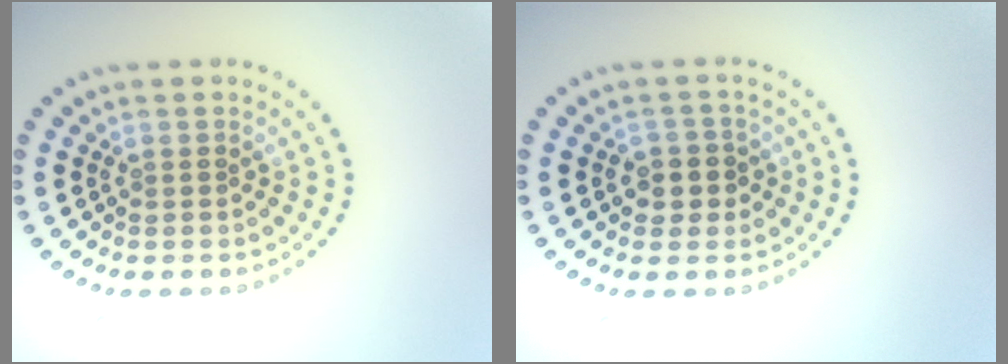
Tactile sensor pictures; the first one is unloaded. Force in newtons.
{"total": 2.3, "press": 2.1, "slide": 1.0}